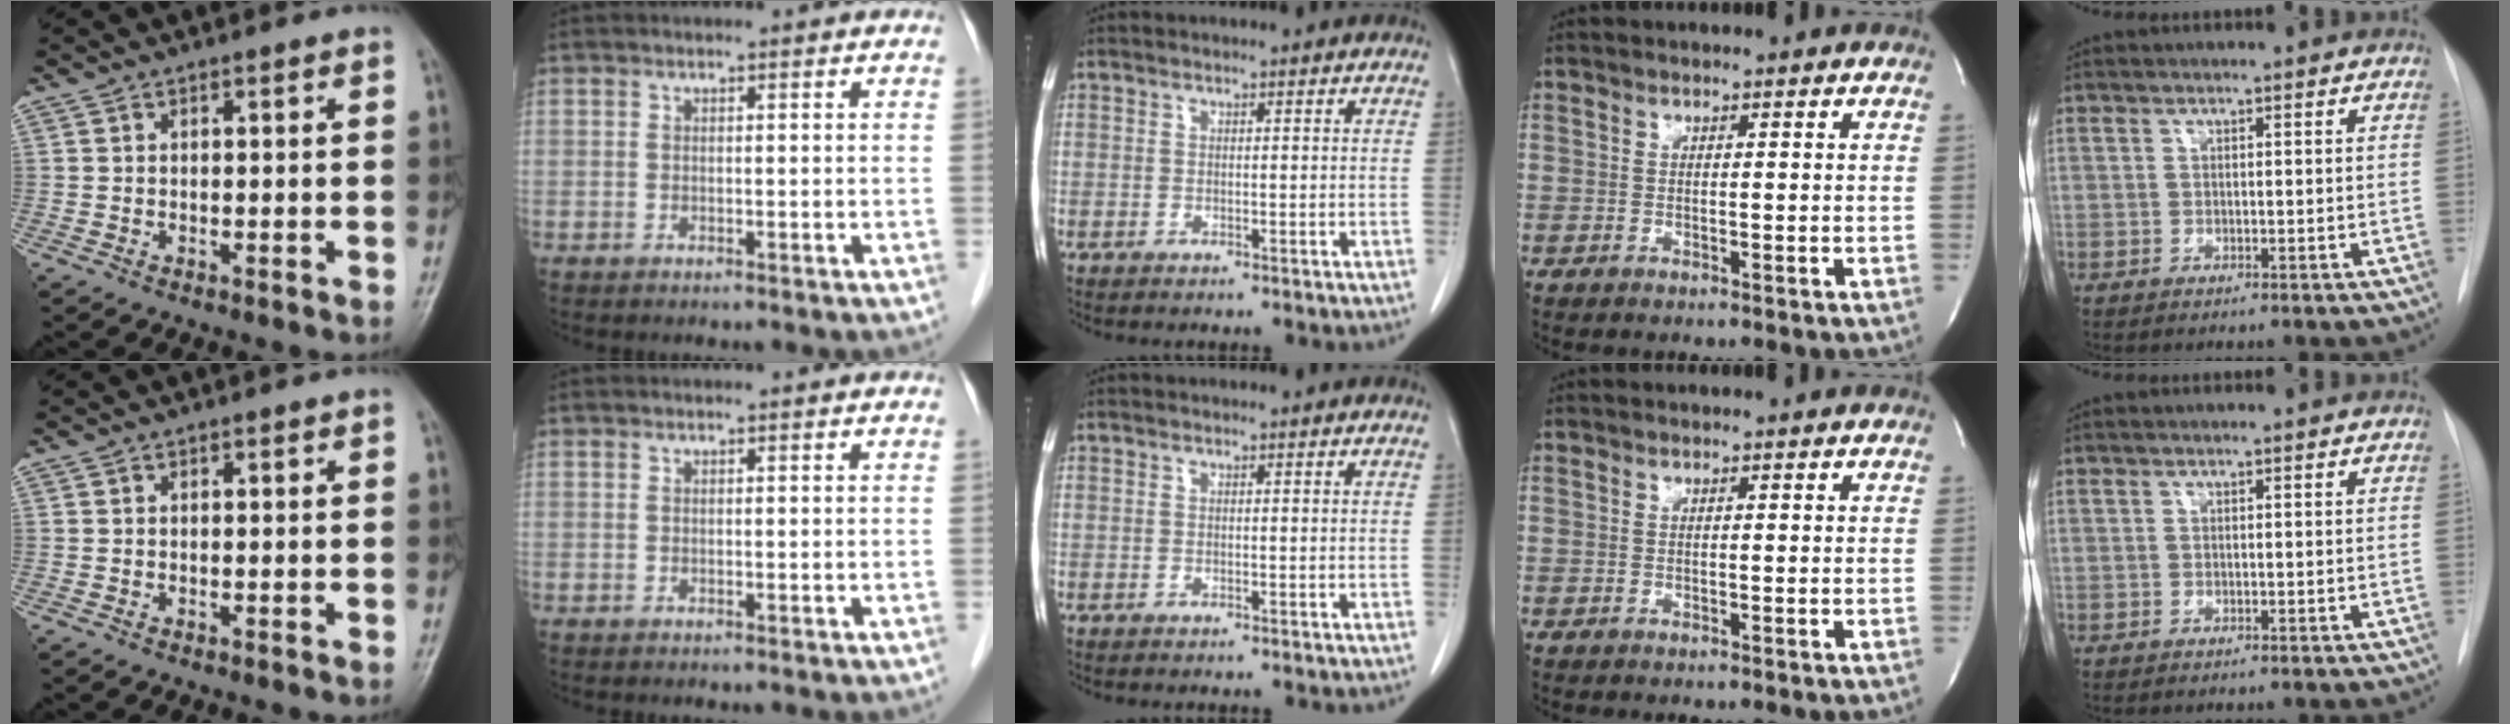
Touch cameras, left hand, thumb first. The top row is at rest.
{}